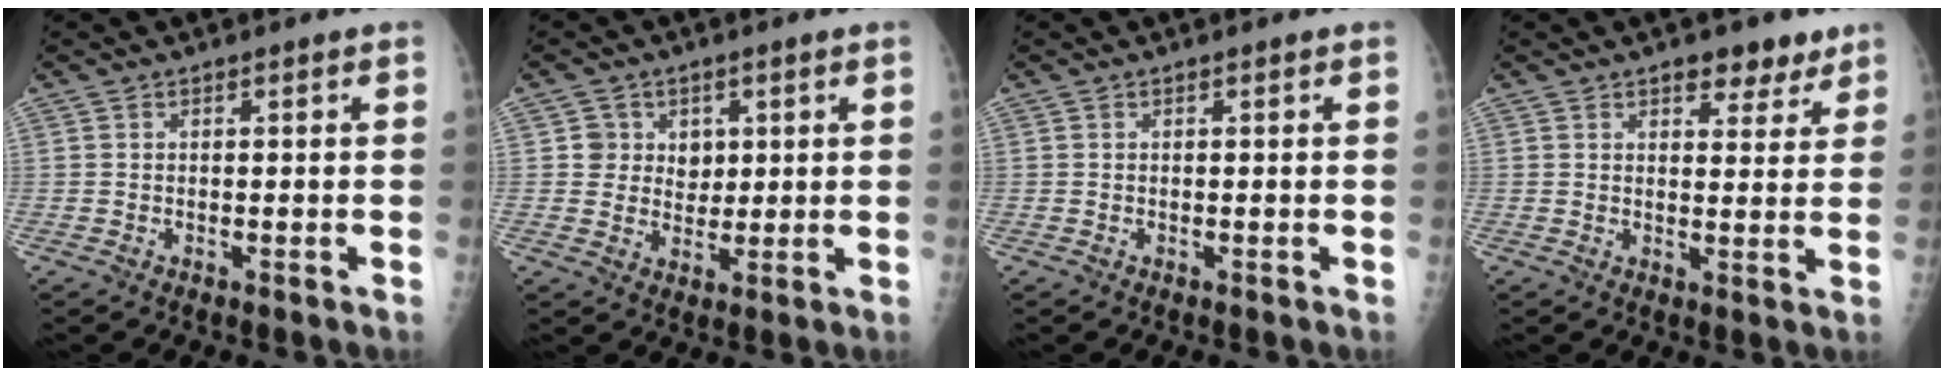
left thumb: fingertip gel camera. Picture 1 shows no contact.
{"total": 5.1, "force": [1.7, 4.7, 0.9], "torque": [0.021, -0.004, 0.027]}
{"total": 0.0}
{"total": 6.1, "force": [4.1, 3.2, 3.1], "torque": [-0.009, -0.020, 0.056]}